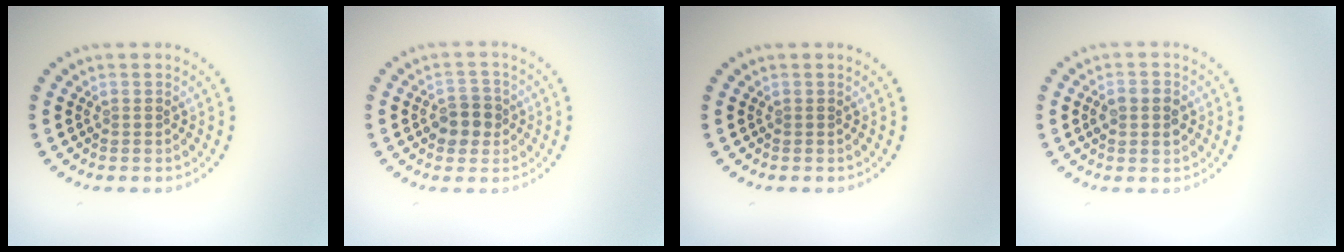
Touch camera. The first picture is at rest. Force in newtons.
{"total": 2.7, "press": 2.6, "slide": 0.7}
{"total": 0.0}
{"total": 2.9, "press": 2.9, "slide": 0.1}